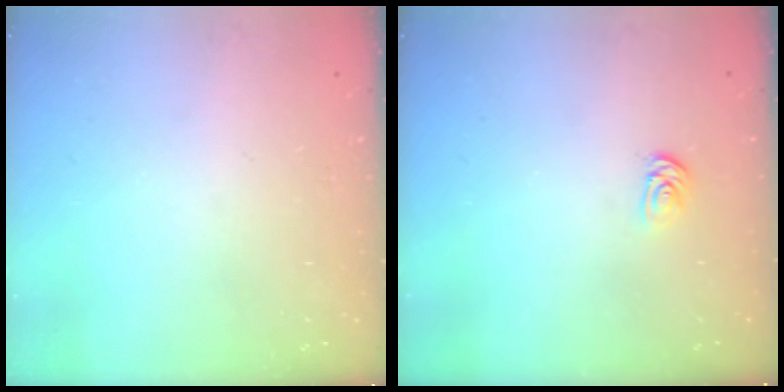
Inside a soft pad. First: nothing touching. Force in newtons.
{"total": 2.1, "press": 2.1, "slide": 0.2}